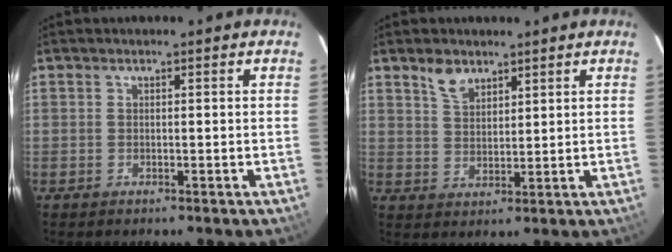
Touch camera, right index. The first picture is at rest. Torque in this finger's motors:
{"motor_torque": [0.02, 0.01, 0.02, 0.04]}